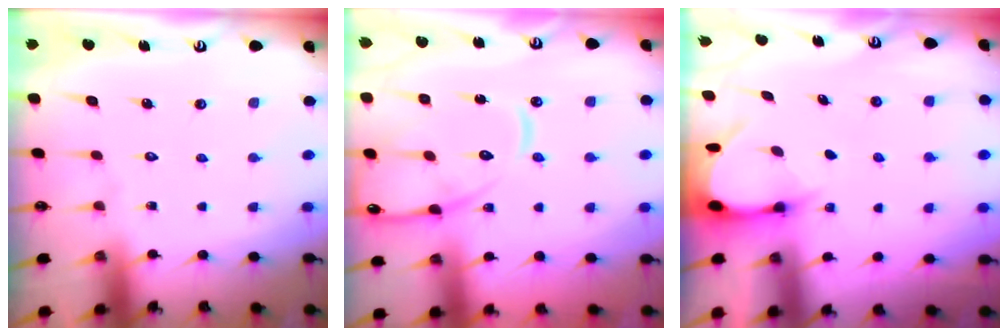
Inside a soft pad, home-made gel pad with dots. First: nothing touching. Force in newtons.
{"total": 14.4, "press": 14.3, "slide": 1.4}
{"total": 3.5, "press": 3.5, "slide": 0.2}